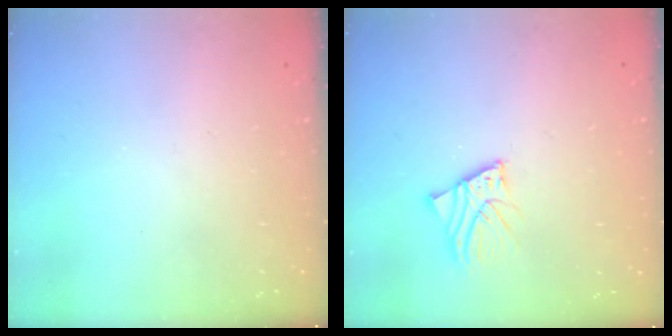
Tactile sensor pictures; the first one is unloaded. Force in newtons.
{"total": 3.9, "press": 3.9, "slide": 0.5}